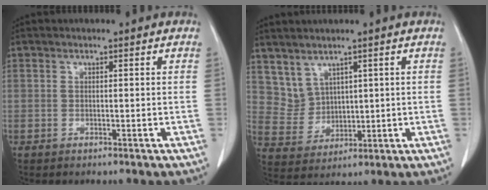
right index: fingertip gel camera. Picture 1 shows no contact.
{"total": 5.1, "force": [3.4, 3.6, 0.9], "torque": [-0.026, 0.009, 0.086]}